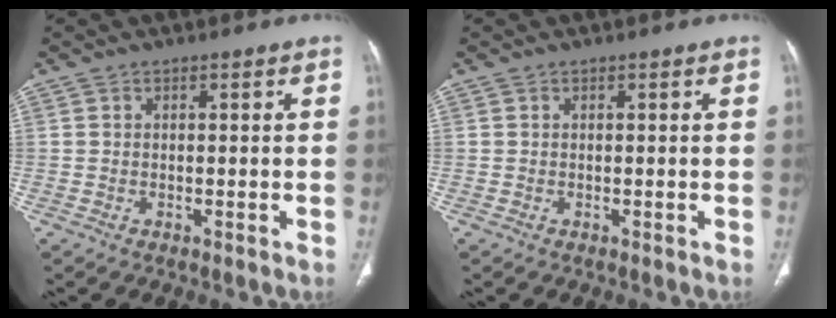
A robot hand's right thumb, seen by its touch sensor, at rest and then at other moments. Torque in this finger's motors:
{"motor_torque": [0.21, -0.38, -0.45, 0.44, 0.03]}